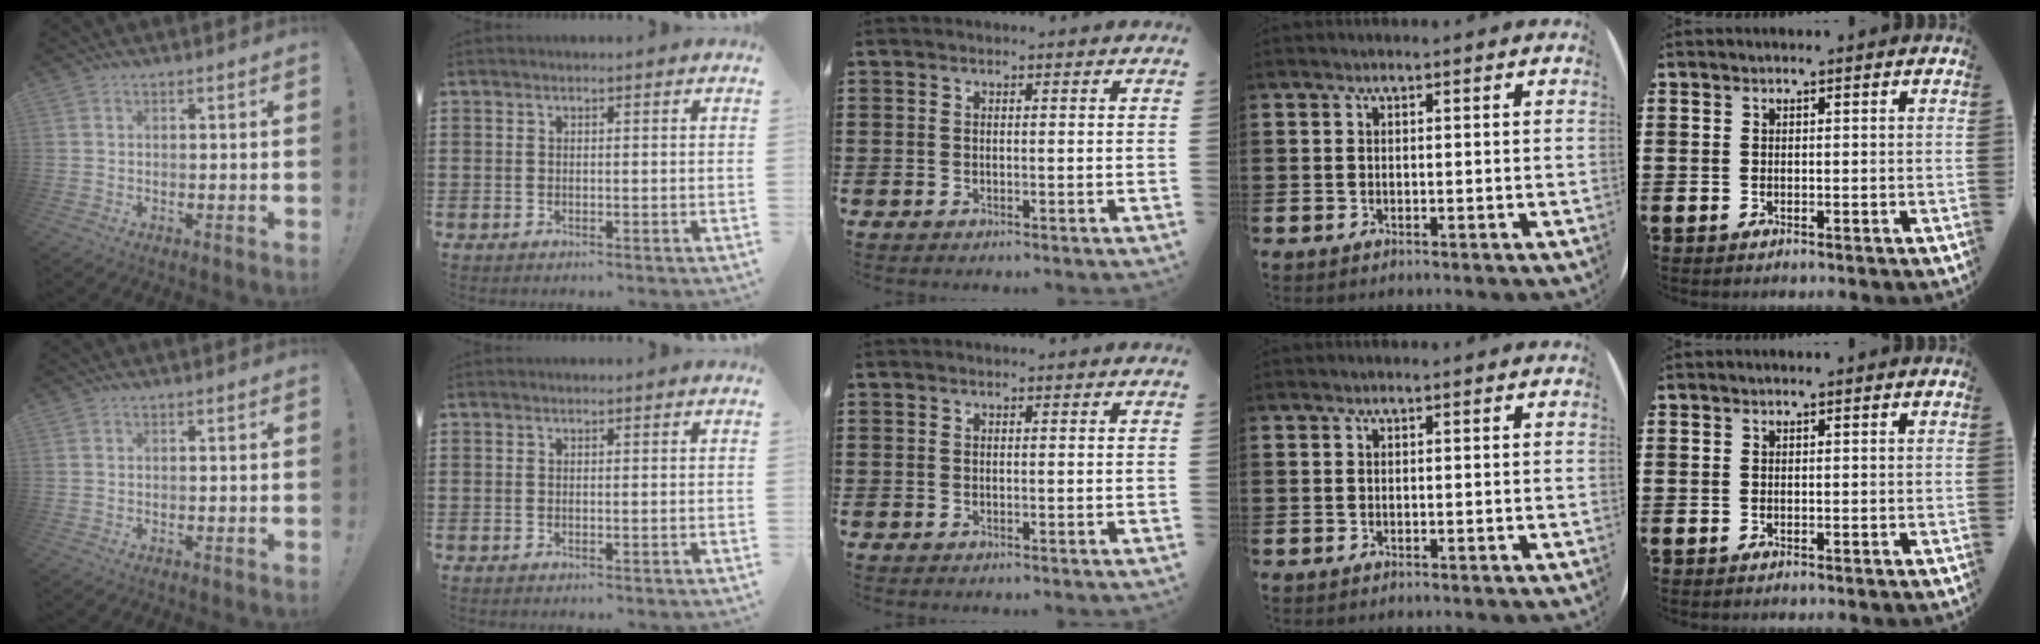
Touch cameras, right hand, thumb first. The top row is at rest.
{}